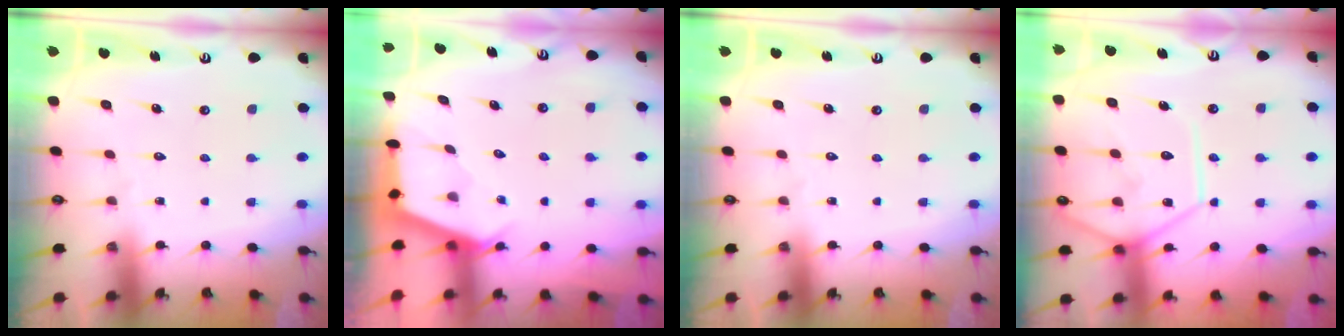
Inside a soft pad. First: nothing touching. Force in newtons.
{"total": 2.6, "press": 2.6, "slide": 0.3}
{"total": 0.0}
{"total": 14.2, "press": 14.1, "slide": 1.4}